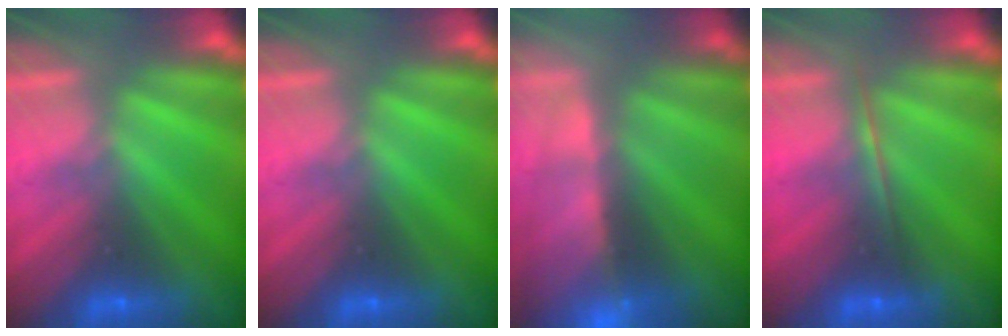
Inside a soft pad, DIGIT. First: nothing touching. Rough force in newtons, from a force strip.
{"total": 0.0}
{"total": 12.7}
{"total": 1.6}